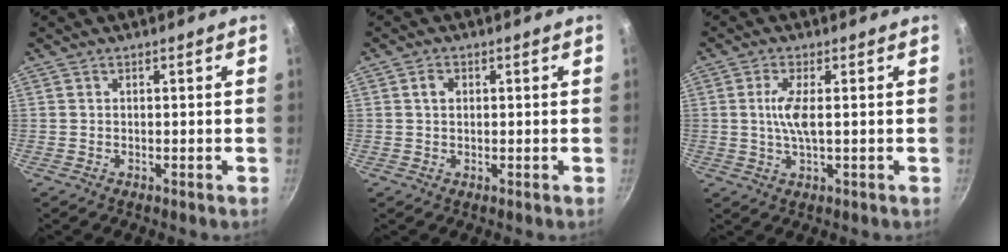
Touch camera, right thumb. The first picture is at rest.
{"total": 2.1, "force": [0.5, 1.6, 1.3], "torque": [-0.017, 0.005, 0.007]}
{"total": 5.1, "force": [0.5, 1.4, 4.9], "torque": [-0.109, 0.000, 0.010]}